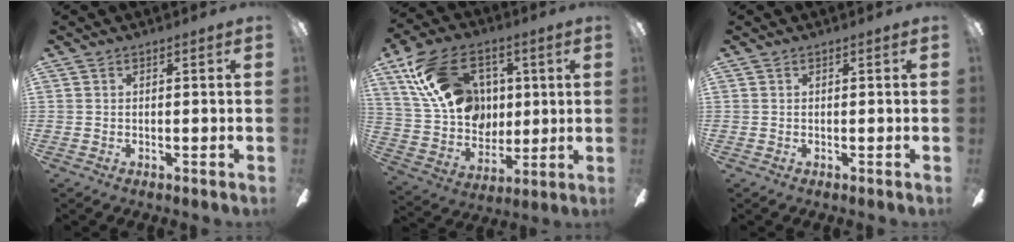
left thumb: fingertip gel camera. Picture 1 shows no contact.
{"total": 21.6, "force": [7.7, 15.4, 13.1], "torque": [-0.241, -0.007, 0.146]}
{"total": 0.0}